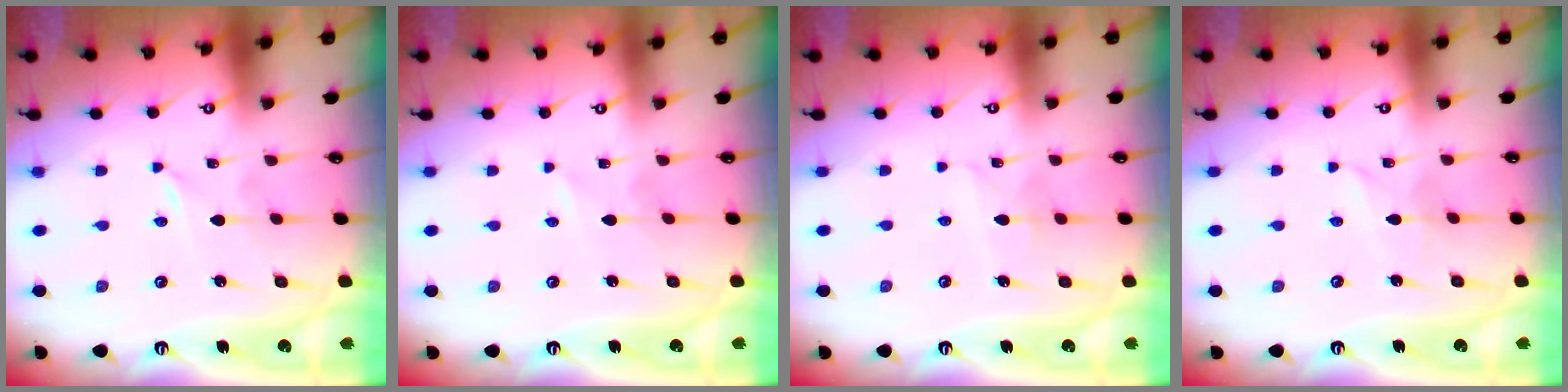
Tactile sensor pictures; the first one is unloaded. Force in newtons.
{"total": 1.4, "press": 1.4, "slide": 0.2}
{"total": 3.2, "press": 3.1, "slide": 0.2}
{"total": 1.7, "press": 1.7, "slide": 0.1}